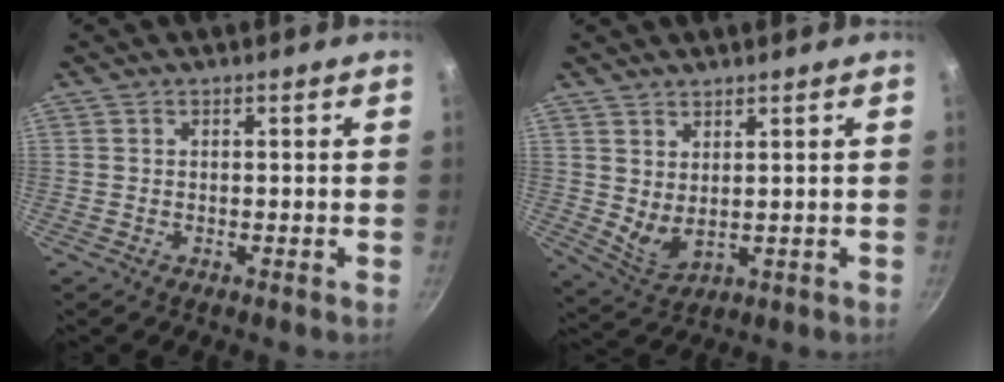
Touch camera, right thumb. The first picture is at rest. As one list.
[{"total": 4.8, "force": [2.1, 2.2, 3.7], "torque": [-0.059, -0.031, 0.048]}]